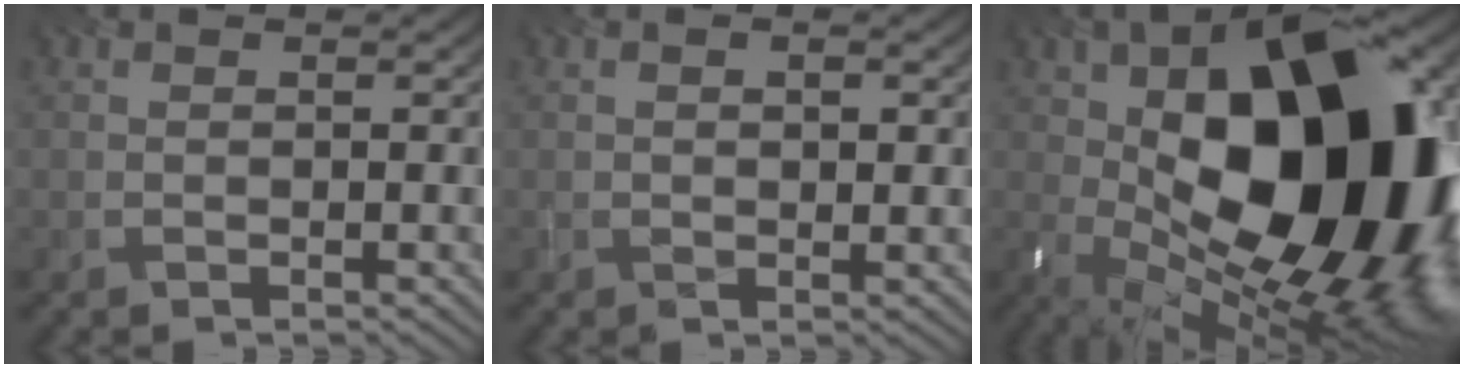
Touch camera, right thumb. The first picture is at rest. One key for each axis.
{"total": 1.4, "fx": 0.1, "fy": 0.7, "fz": 1.2, "tx": -0.018, "ty": -0.004, "tz": 0.008}
{"total": 21.2, "fx": 1.4, "fy": 12.4, "fz": 17.1, "tx": -0.282, "ty": -0.003, "tz": 0.026}